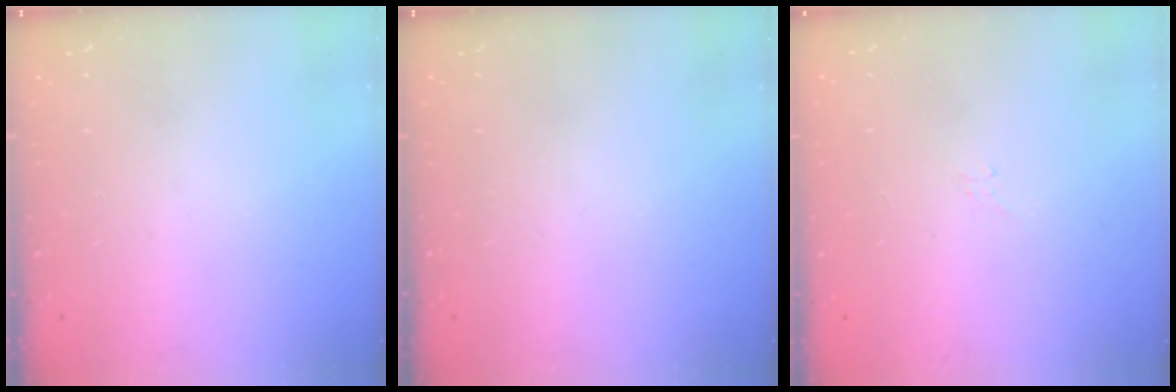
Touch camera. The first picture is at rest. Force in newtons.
{"total": 0.0}
{"total": 2.1, "press": 2.0, "slide": 0.6}